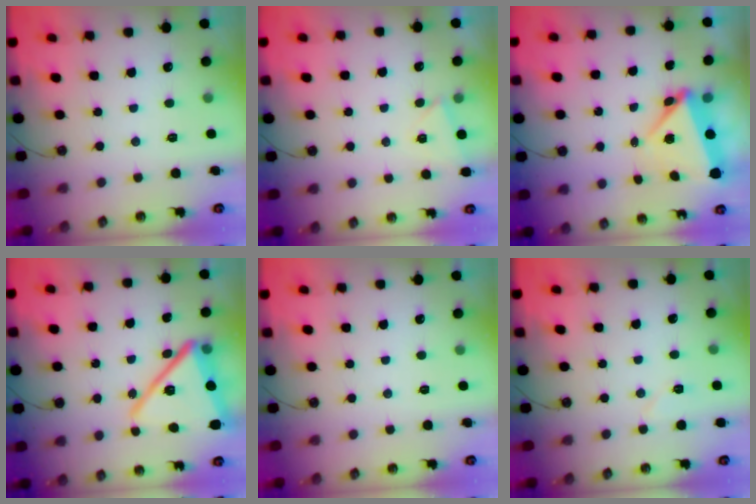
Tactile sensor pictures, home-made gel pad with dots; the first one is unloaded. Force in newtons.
{"total": 3.1, "press": 2.1, "slide": 2.4}
{"total": 5.9, "press": 5.7, "slide": 1.3}
{"total": 20.5, "press": 20.4, "slide": 1.4}
{"total": 0.0}
{"total": 5.3, "press": 5.2, "slide": 0.9}